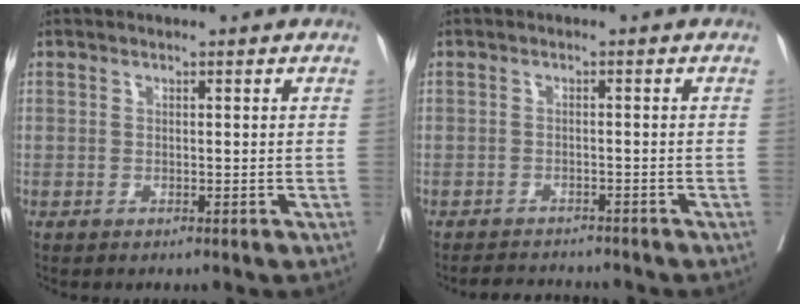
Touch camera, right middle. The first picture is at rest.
{"total": 4.3, "force": [-4.2, 0.5, 0.5], "torque": [-0.006, -0.011, -0.066]}